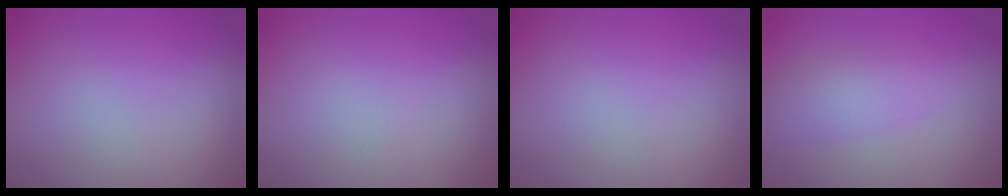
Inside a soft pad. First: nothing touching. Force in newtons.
{"total": 0.0}
{"total": 0.0}
{"total": 2.8, "press": 2.8, "slide": 0.1}